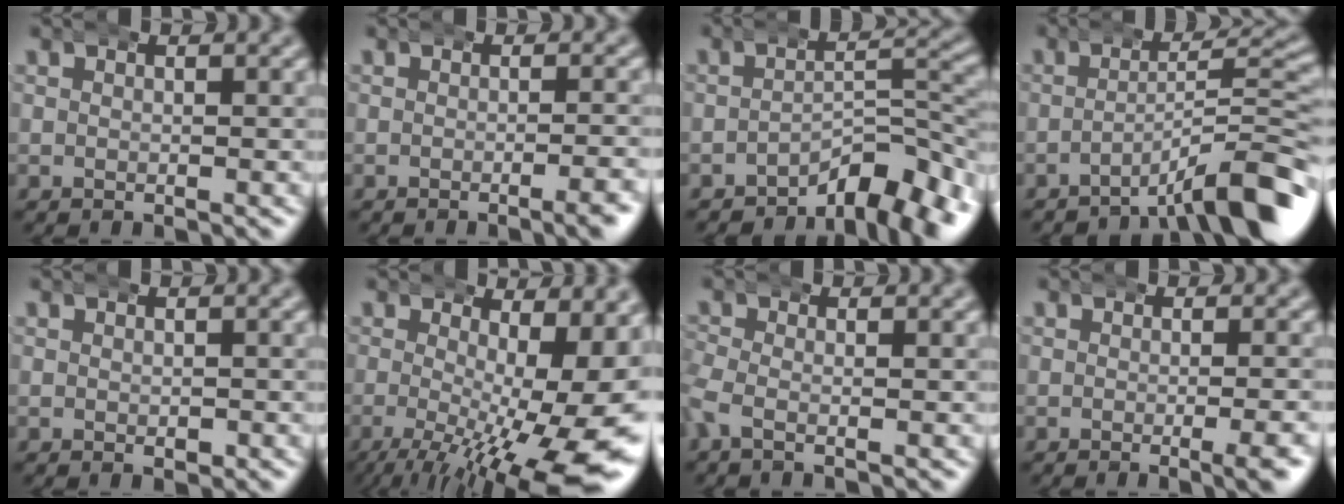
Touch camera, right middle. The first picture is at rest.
{"total": 1.7, "force": [-1.0, -0.3, 1.3], "torque": [-0.020, 0.006, -0.021]}
{"total": 6.0, "force": [-3.9, 2.0, 4.2], "torque": [-0.048, 0.000, -0.058]}
{"total": 6.8, "force": [-4.5, 0.8, 5.1], "torque": [-0.067, 0.008, -0.068]}
{"total": 0.8, "force": [-0.4, 0.5, 0.4], "torque": [-0.009, -0.008, -0.003]}
{"total": 10.8, "force": [-2.8, 4.3, 9.5], "torque": [-0.138, -0.048, -0.020]}
{"total": 2.1, "force": [-1.1, 1.1, 1.4], "torque": [-0.053, -0.014, -0.016]}
{"total": 2.3, "force": [-1.1, -0.2, 2.0], "torque": [-0.026, 0.004, -0.020]}